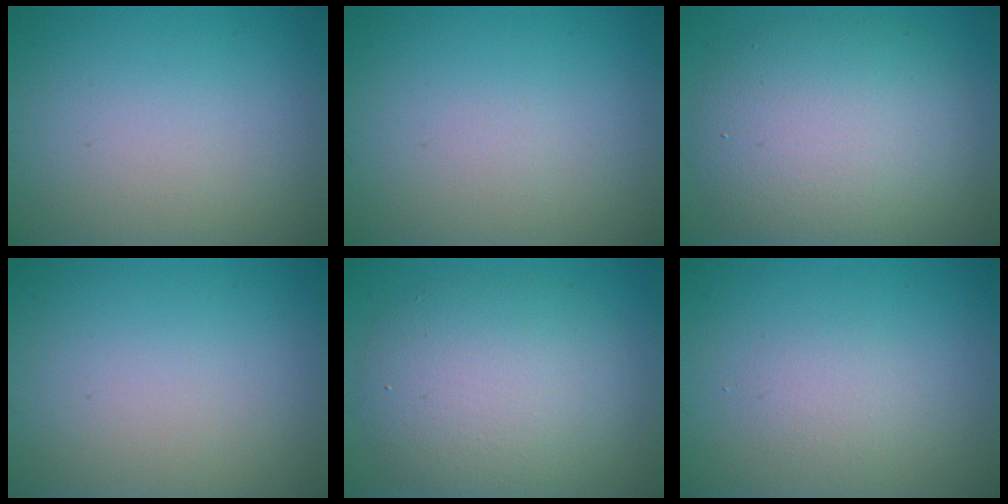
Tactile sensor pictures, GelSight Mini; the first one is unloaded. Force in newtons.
{"total": 0.0}
{"total": 8.8, "press": 8.8, "slide": 0.7}
{"total": 0.0}
{"total": 6.8, "press": 6.8, "slide": 0.7}
{"total": 1.4, "press": 1.4, "slide": 0.1}